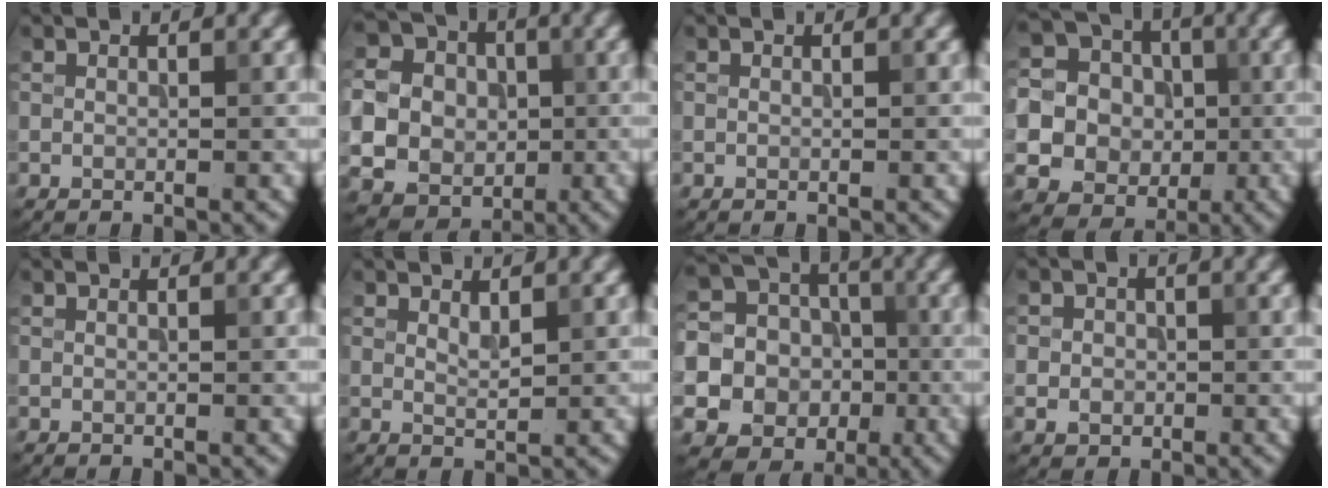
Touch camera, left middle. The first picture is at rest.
{"total": 11.0, "force": [-1.1, 10.1, 4.2], "torque": [-0.113, -0.003, -0.035]}
{"total": 0.0}
{"total": 14.3, "force": [-1.4, 13.6, 4.1], "torque": [-0.130, 0.010, -0.043]}
{"total": 0.0}
{"total": 1.2, "force": [0.7, 0.4, 0.9], "torque": [-0.019, -0.002, 0.014]}
{"total": 17.7, "force": [-4.8, 16.5, 4.1], "torque": [-0.148, -0.017, -0.096]}
{"total": 2.3, "force": [-0.3, 2.1, 0.8], "torque": [0.000, -0.002, -0.013]}